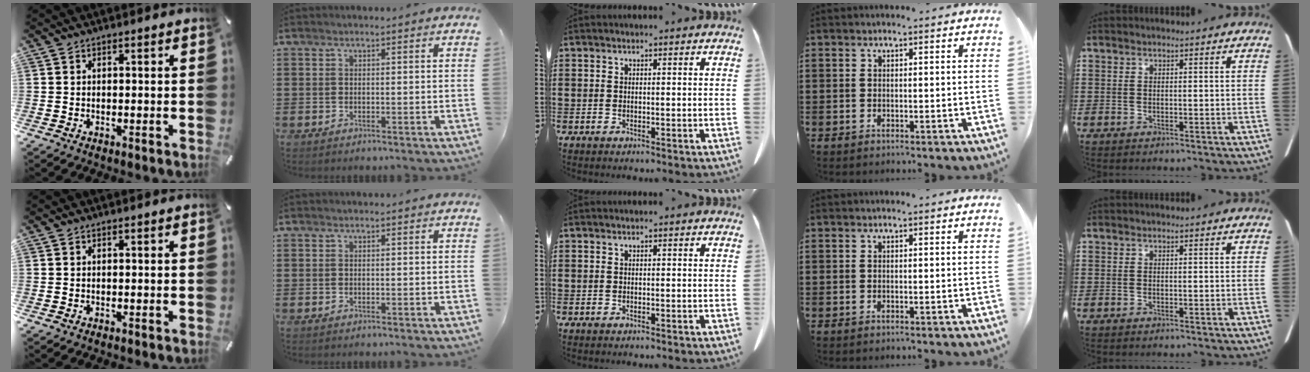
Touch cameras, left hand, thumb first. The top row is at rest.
{}